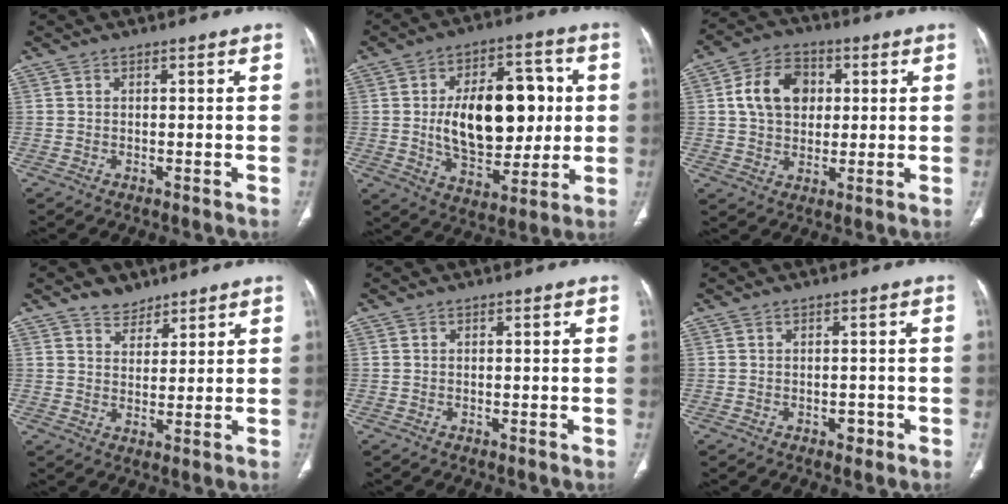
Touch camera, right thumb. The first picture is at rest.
{"total": 20.8, "force": [1.4, 12.1, 16.9], "torque": [-0.219, 0.007, 0.032]}
{"total": 11.3, "force": [2.2, 8.5, 7.1], "torque": [-0.100, 0.007, 0.035]}
{"total": 4.4, "force": [3.4, 2.7, 0.7], "torque": [0.011, -0.024, 0.057]}
{"total": 0.0}
{"total": 1.3, "force": [-0.5, 0.9, 0.7], "torque": [-0.001, 0.003, -0.007]}